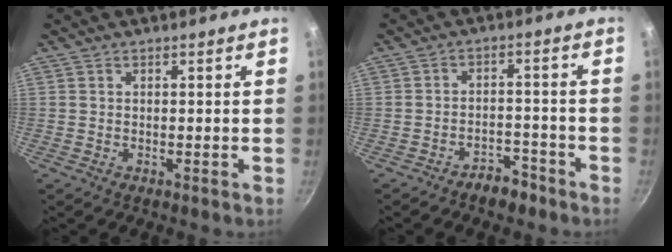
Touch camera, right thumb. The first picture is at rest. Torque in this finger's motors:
{"motor_torque": [-0.24, -0.02, -0.40, -0.01, 0.02]}